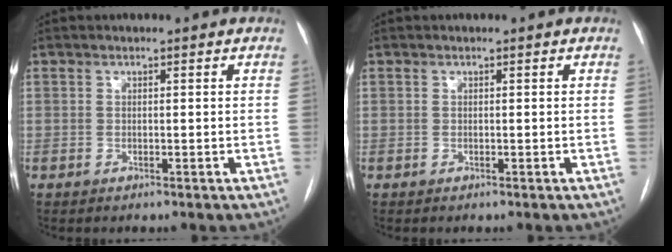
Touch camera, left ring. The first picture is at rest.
{"total": 0.0}